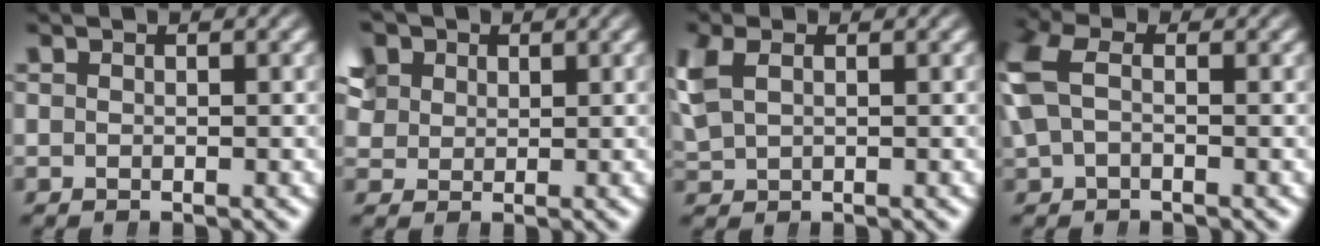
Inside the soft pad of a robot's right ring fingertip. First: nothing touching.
{"total": 6.7, "force": [3.2, 5.1, 2.9], "torque": [-0.060, 0.010, 0.050]}
{"total": 3.0, "force": [0.8, 2.2, 1.8], "torque": [-0.056, -0.002, 0.024]}
{"total": 4.1, "force": [0.0, 3.1, 2.7], "torque": [-0.086, -0.002, 0.003]}